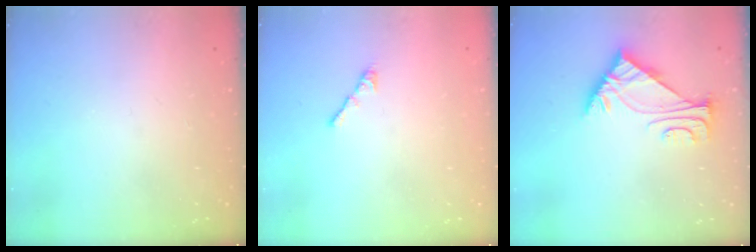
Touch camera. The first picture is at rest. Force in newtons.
{"total": 0.6, "press": 0.4, "slide": 0.4}
{"total": 5.7, "press": 5.6, "slide": 1.1}